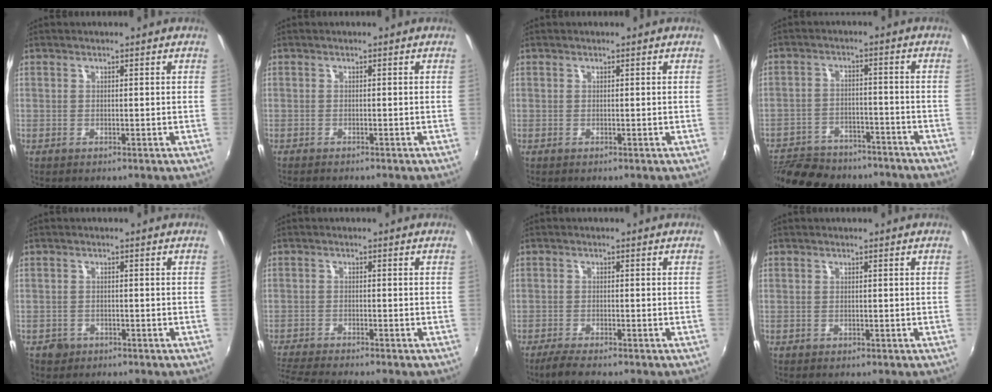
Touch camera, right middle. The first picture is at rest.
{"total": 1.8, "force": [-1.7, 0.2, 0.6], "torque": [-0.017, -0.013, -0.028]}
{"total": 0.0}
{"total": 19.9, "force": [-16.5, 7.8, 8.1], "torque": [-0.184, -0.005, -0.233]}
{"total": 2.5, "force": [-1.4, 2.1, 0.5], "torque": [-0.017, -0.001, -0.020]}
{"total": 6.9, "force": [-6.4, -0.1, 2.6], "torque": [-0.073, -0.025, -0.113]}
{"total": 4.0, "force": [-3.3, 0.6, 2.2], "torque": [-0.058, -0.013, -0.060]}
{"total": 0.0}